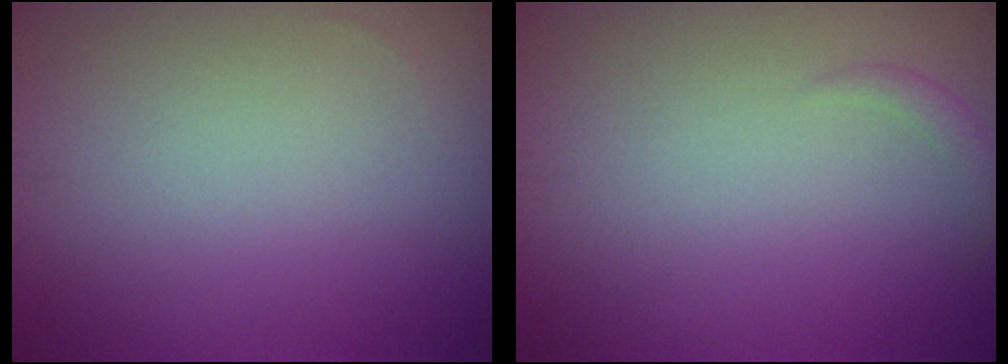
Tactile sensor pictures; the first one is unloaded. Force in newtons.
{"total": 0.8, "press": 0.8, "slide": 0.0}